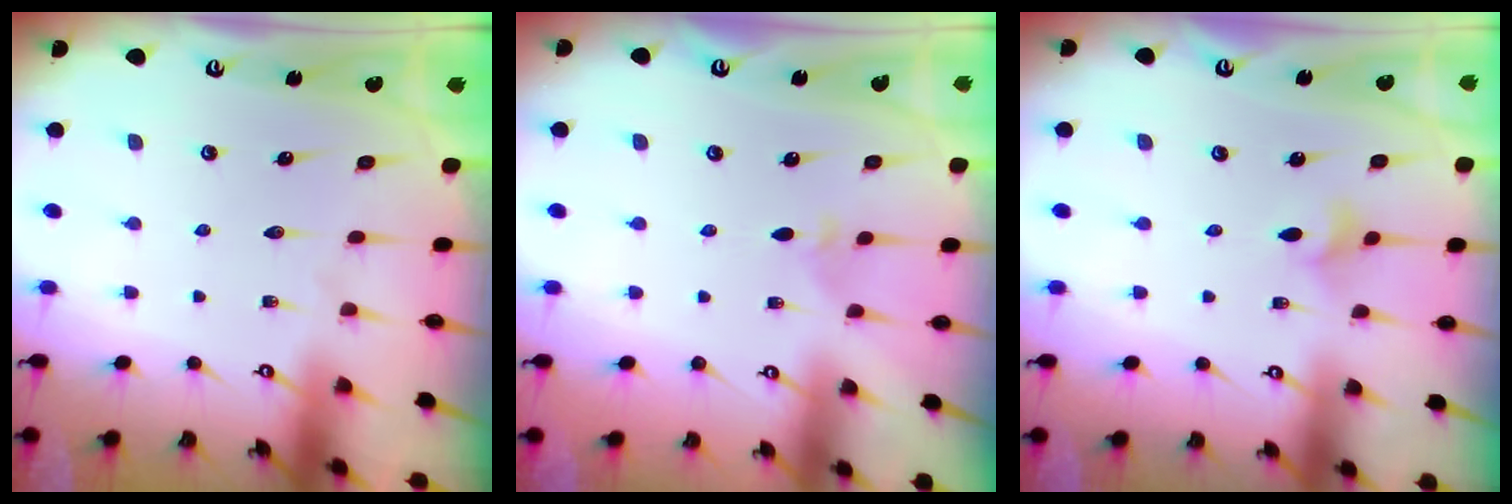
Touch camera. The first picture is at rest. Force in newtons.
{"total": 2.2, "press": 2.1, "slide": 0.6}
{"total": 3.0, "press": 2.9, "slide": 0.5}